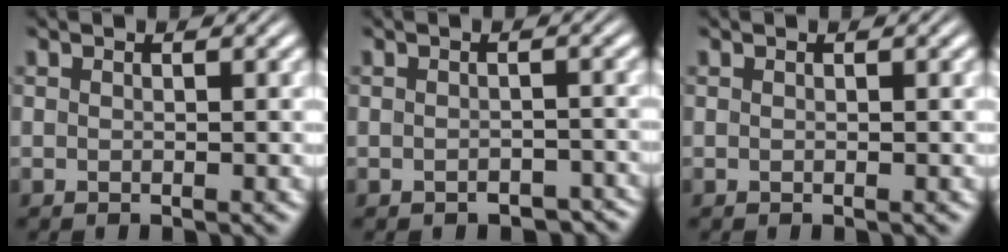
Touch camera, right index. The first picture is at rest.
{"total": 2.0, "force": [-1.8, 0.6, 0.4], "torque": [-0.007, -0.007, -0.025]}
{"total": 0.0}